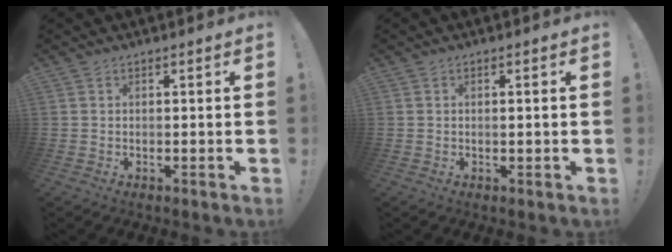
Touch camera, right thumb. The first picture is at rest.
{"total": 1.0, "force": [0.0, -0.2, 1.0], "torque": [-0.012, -0.002, -0.003]}